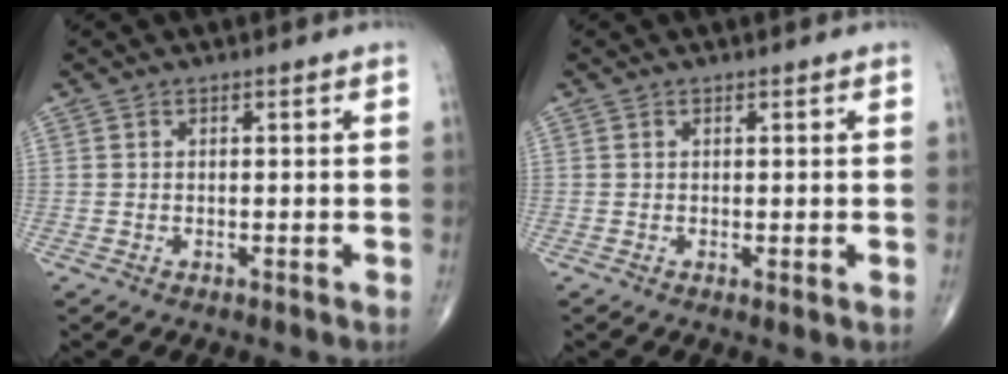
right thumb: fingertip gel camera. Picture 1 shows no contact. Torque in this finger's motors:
{"motor_torque": [-0.01, -0.01, -0.16, -0.10, -0.03]}